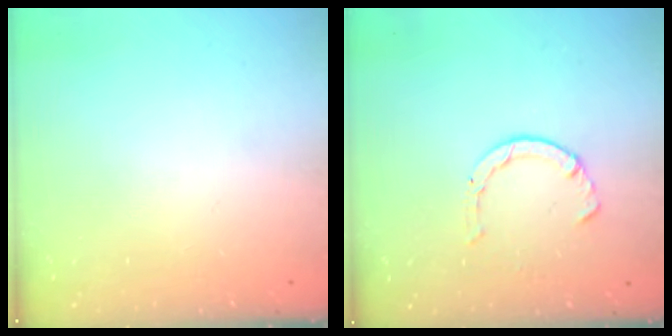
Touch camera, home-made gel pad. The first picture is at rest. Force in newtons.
{"total": 2.1, "press": 2.1, "slide": 0.5}